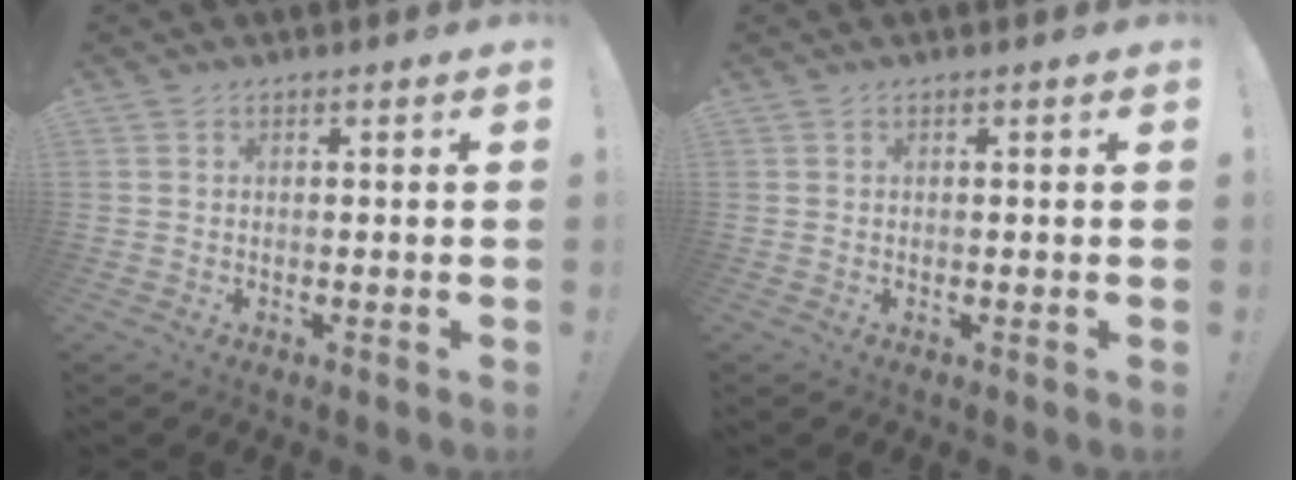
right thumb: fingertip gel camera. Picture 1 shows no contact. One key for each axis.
{"total": 0.0}